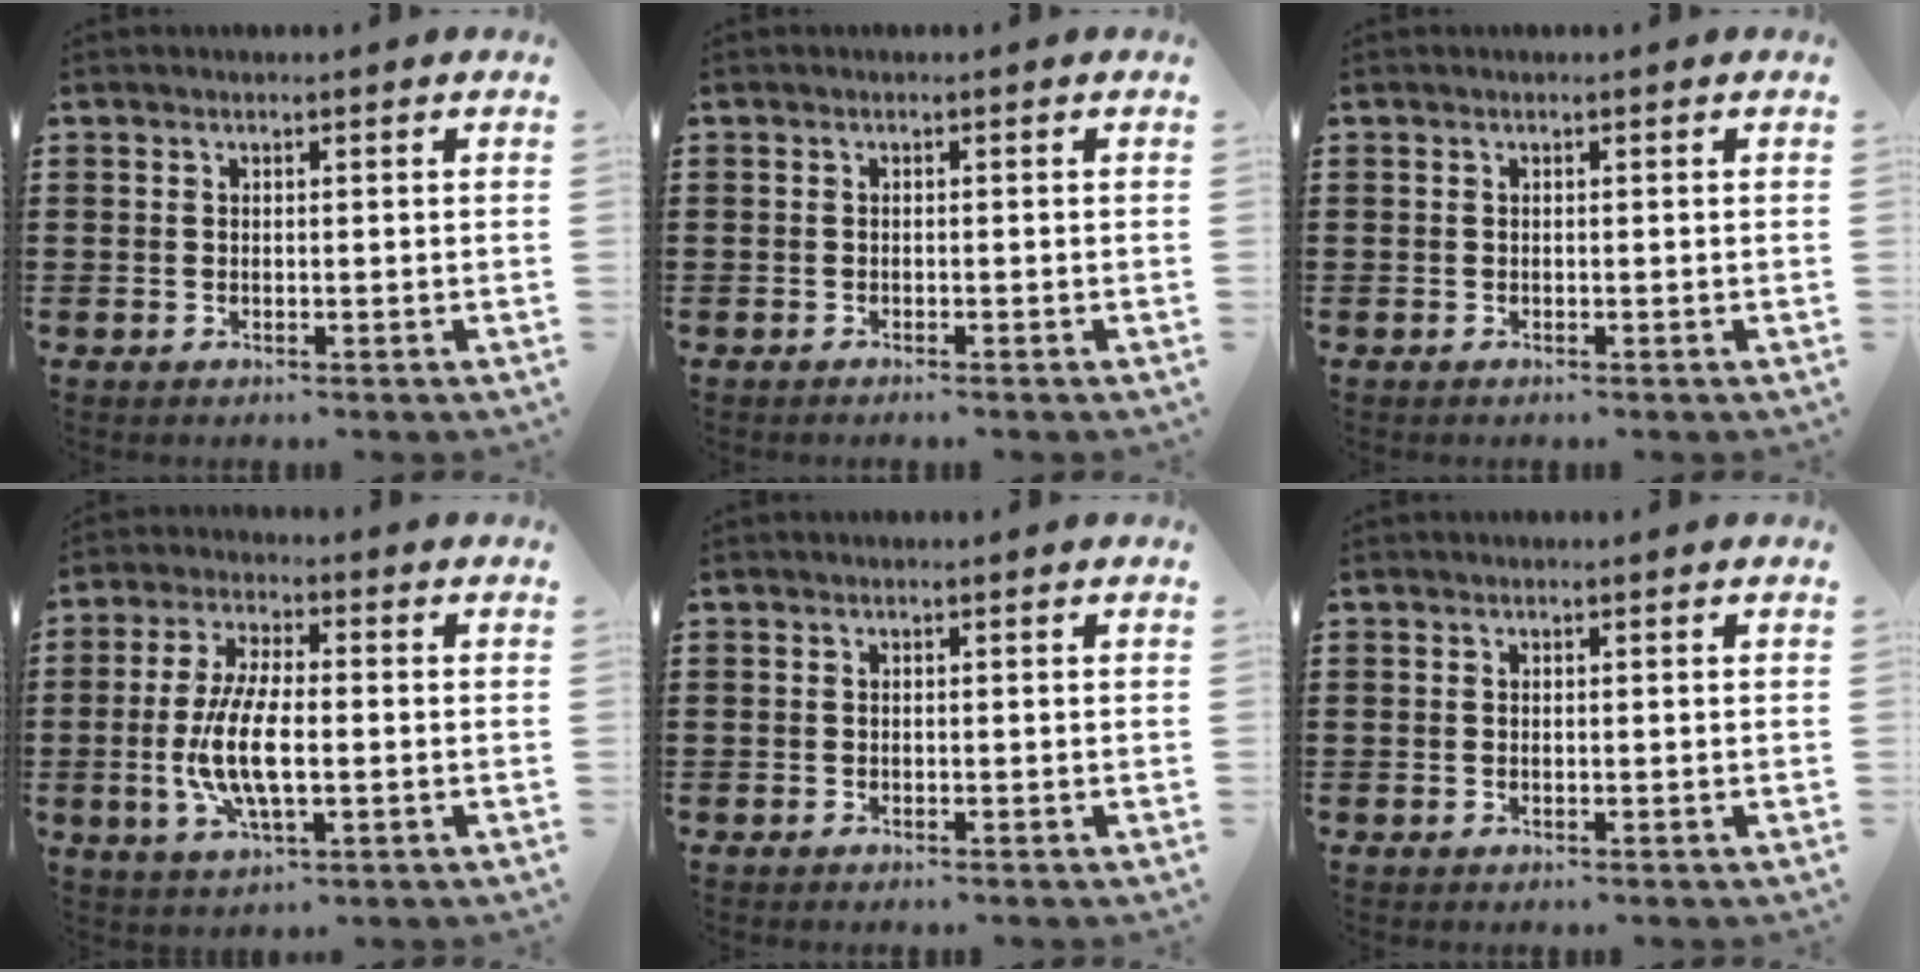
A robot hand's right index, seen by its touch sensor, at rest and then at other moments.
{"total": 0.7, "force": [-0.7, -0.2, 0.1], "torque": [-0.002, -0.004, -0.014]}
{"total": 0.0}
{"total": 9.8, "force": [-1.6, 3.6, 8.9], "torque": [-0.199, -0.013, -0.034]}
{"total": 0.6, "force": [-0.5, -0.1, 0.0], "torque": [0.000, -0.003, -0.011]}
{"total": 0.0}